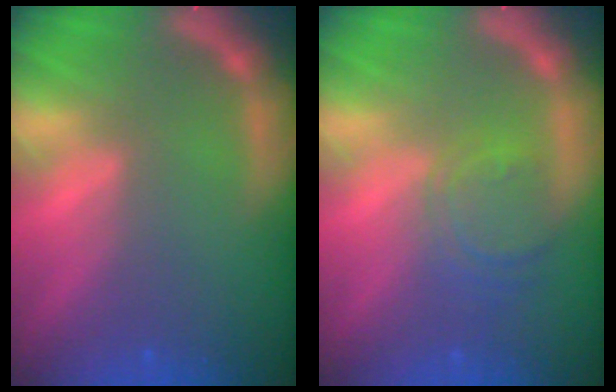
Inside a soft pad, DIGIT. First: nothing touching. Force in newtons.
{"total": 4.0}